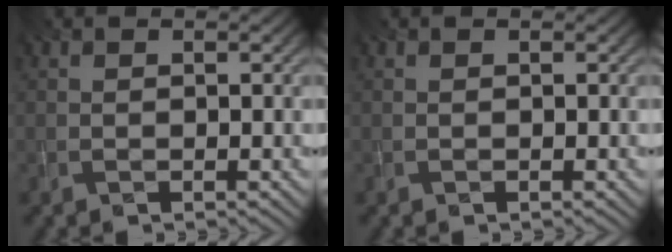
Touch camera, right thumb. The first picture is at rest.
{"total": 0.0}